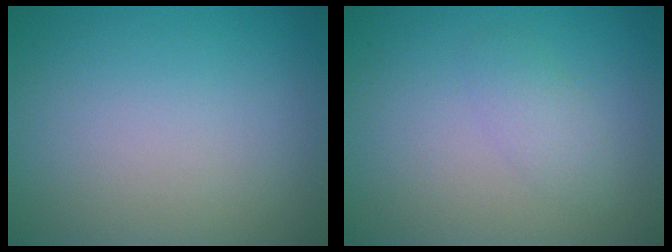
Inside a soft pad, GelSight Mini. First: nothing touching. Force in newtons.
{"total": 1.6, "press": 1.6, "slide": 0.1}